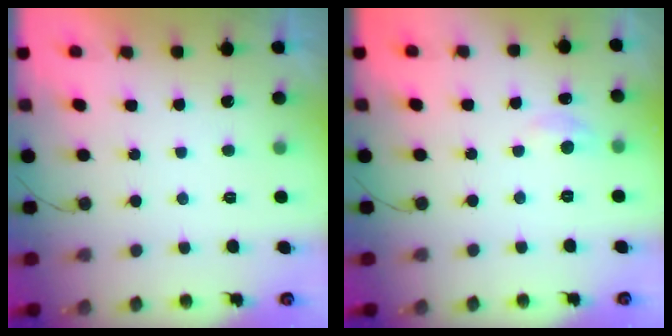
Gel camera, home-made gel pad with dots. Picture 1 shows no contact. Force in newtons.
{"total": 3.6, "press": 3.6, "slide": 0.5}